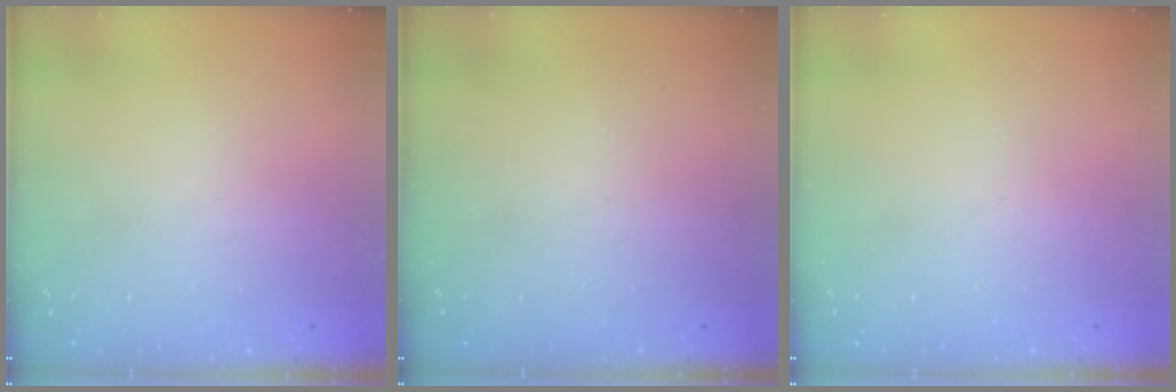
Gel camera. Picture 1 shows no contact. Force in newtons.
{"total": 0.0}
{"total": 0.0}